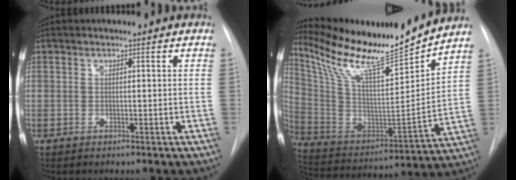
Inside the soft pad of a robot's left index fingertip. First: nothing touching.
{"total": 20.1, "force": [18.0, 0.4, 9.1], "torque": [-0.180, -0.034, 0.312]}